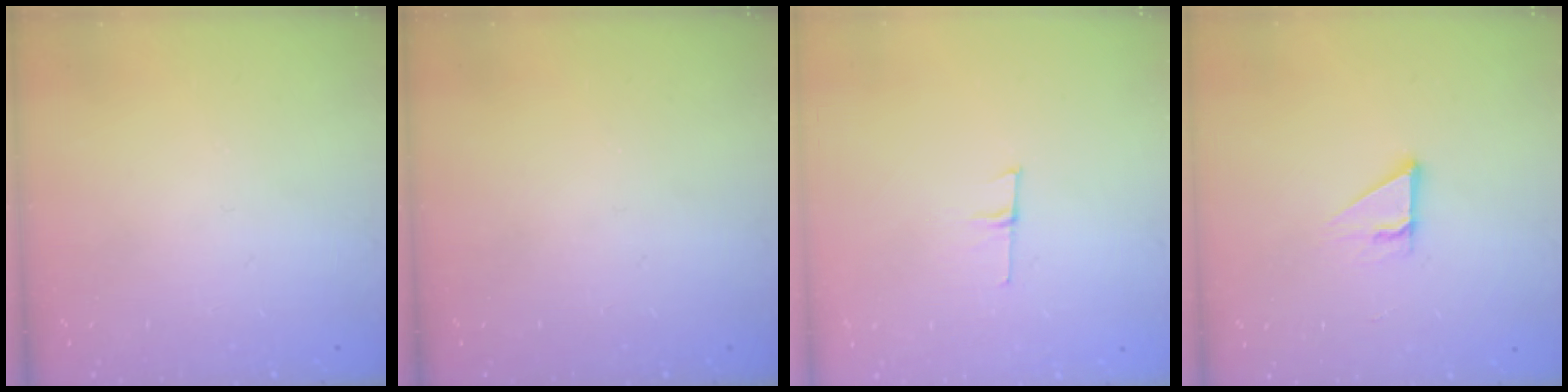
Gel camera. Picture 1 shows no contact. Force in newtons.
{"total": 0.0}
{"total": 4.4, "press": 4.3, "slide": 1.0}
{"total": 3.3, "press": 3.3, "slide": 0.2}